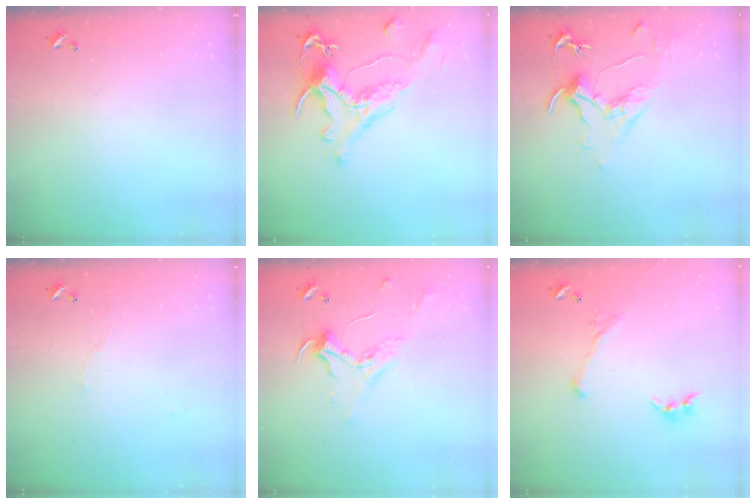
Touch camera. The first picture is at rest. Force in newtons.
{"total": 1.8, "press": 1.2, "slide": 1.3}
{"total": 1.7, "press": 1.4, "slide": 0.9}
{"total": 2.9, "press": 2.8, "slide": 0.6}
{"total": 2.4, "press": 2.3, "slide": 0.7}
{"total": 2.8, "press": 2.6, "slide": 0.9}